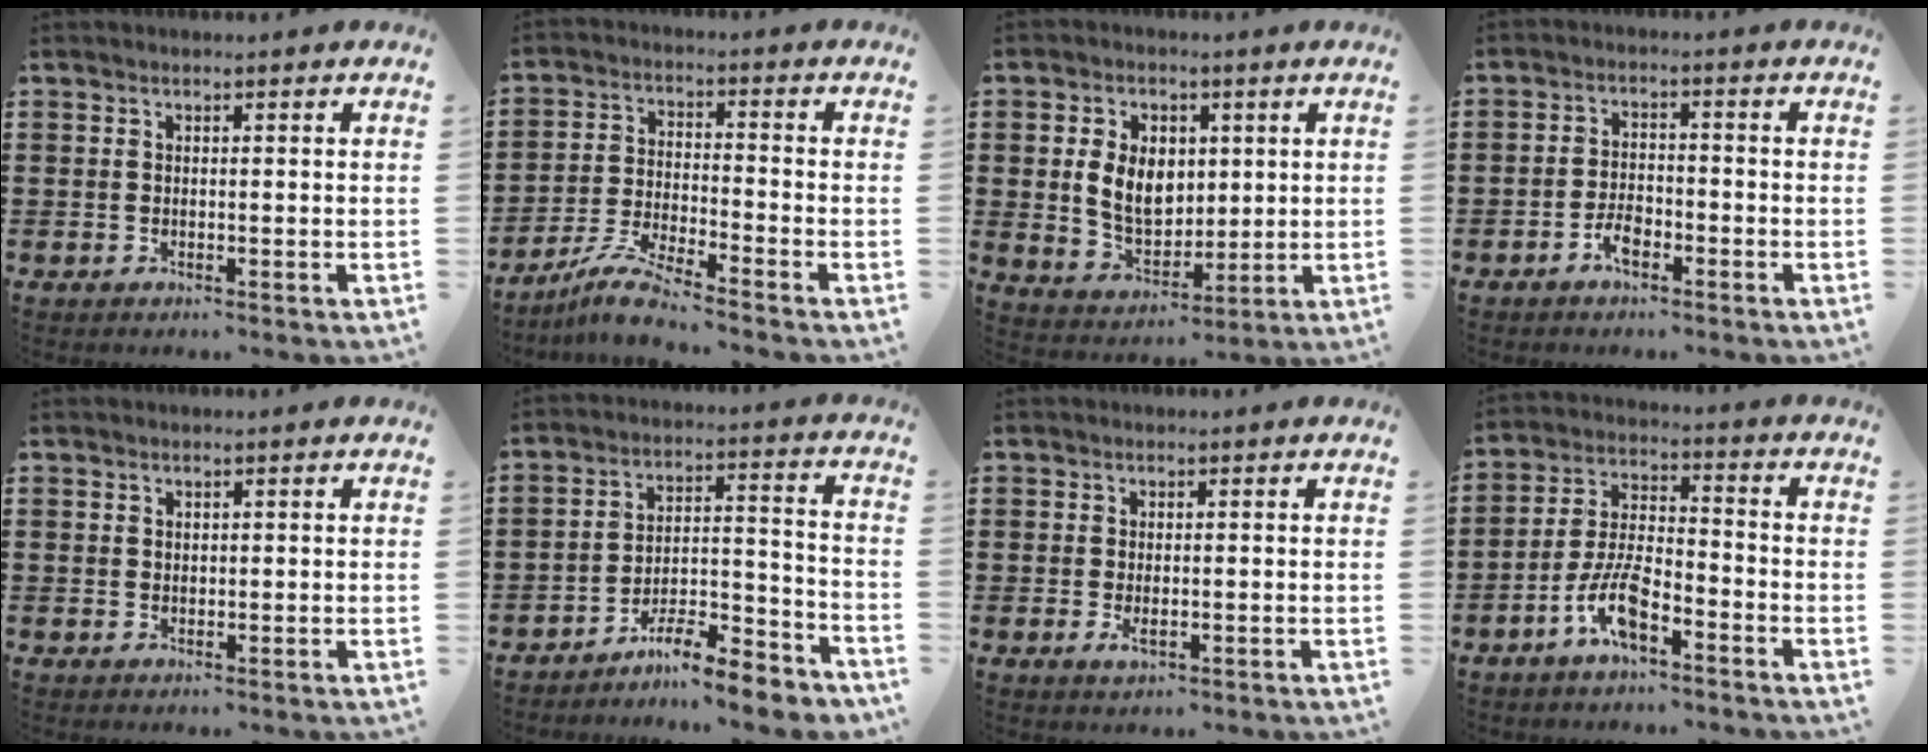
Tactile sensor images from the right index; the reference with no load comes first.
{"total": 6.4, "force": [-5.7, -0.1, 2.9], "torque": [-0.074, -0.012, -0.113]}
{"total": 7.7, "force": [1.1, 5.6, 5.3], "torque": [-0.113, 0.005, 0.014]}
{"total": 3.6, "force": [-2.2, 1.4, 2.5], "torque": [-0.059, -0.002, -0.045]}
{"total": 0.7, "force": [0.5, 0.5, 0.2], "torque": [-0.006, 0.002, 0.010]}
{"total": 8.1, "force": [-7.6, 0.8, 2.7], "torque": [-0.033, 0.021, -0.144]}
{"total": 1.5, "force": [-0.3, 0.5, 1.4], "torque": [-0.026, -0.003, -0.004]}
{"total": 7.9, "force": [-4.6, 2.7, 5.8], "torque": [-0.135, -0.003, -0.089]}